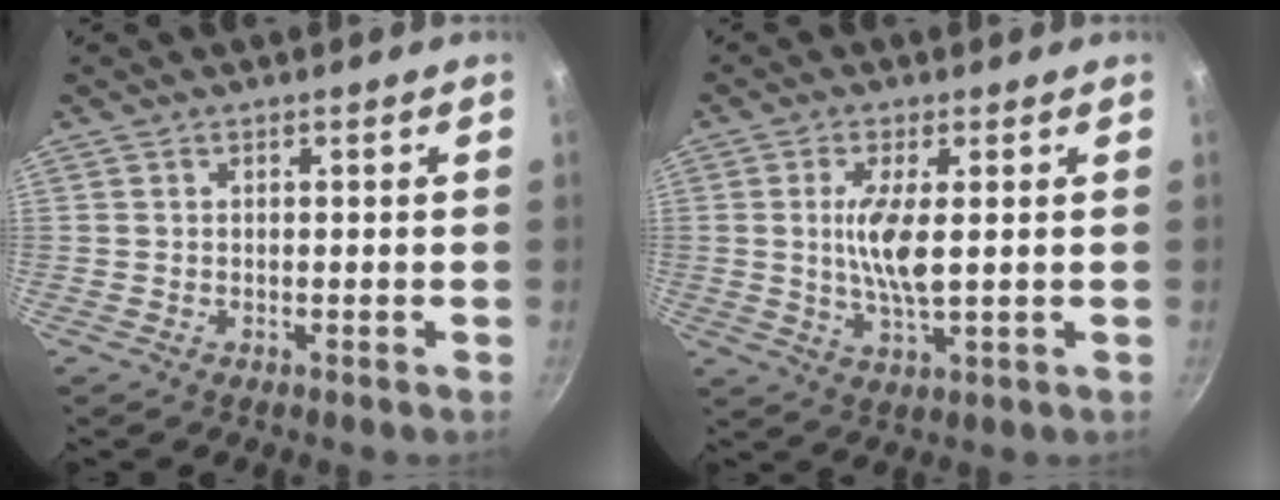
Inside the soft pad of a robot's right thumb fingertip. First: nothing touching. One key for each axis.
{"total": 7.5, "fx": 0.8, "fy": 2.1, "fz": 7.2, "tx": -0.148, "ty": -0.007, "tz": 0.017}